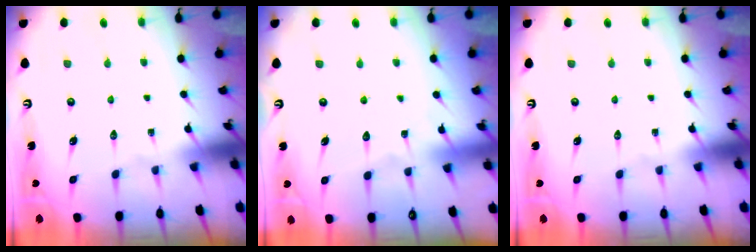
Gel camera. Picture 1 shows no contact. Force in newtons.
{"total": 6.3, "press": 6.3, "slide": 0.4}
{"total": 0.0}